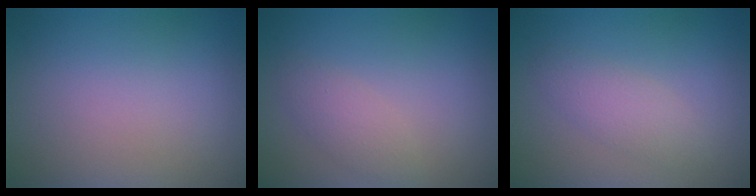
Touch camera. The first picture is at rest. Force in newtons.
{"total": 1.9, "press": 1.9, "slide": 0.0}
{"total": 2.3, "press": 2.3, "slide": 0.0}